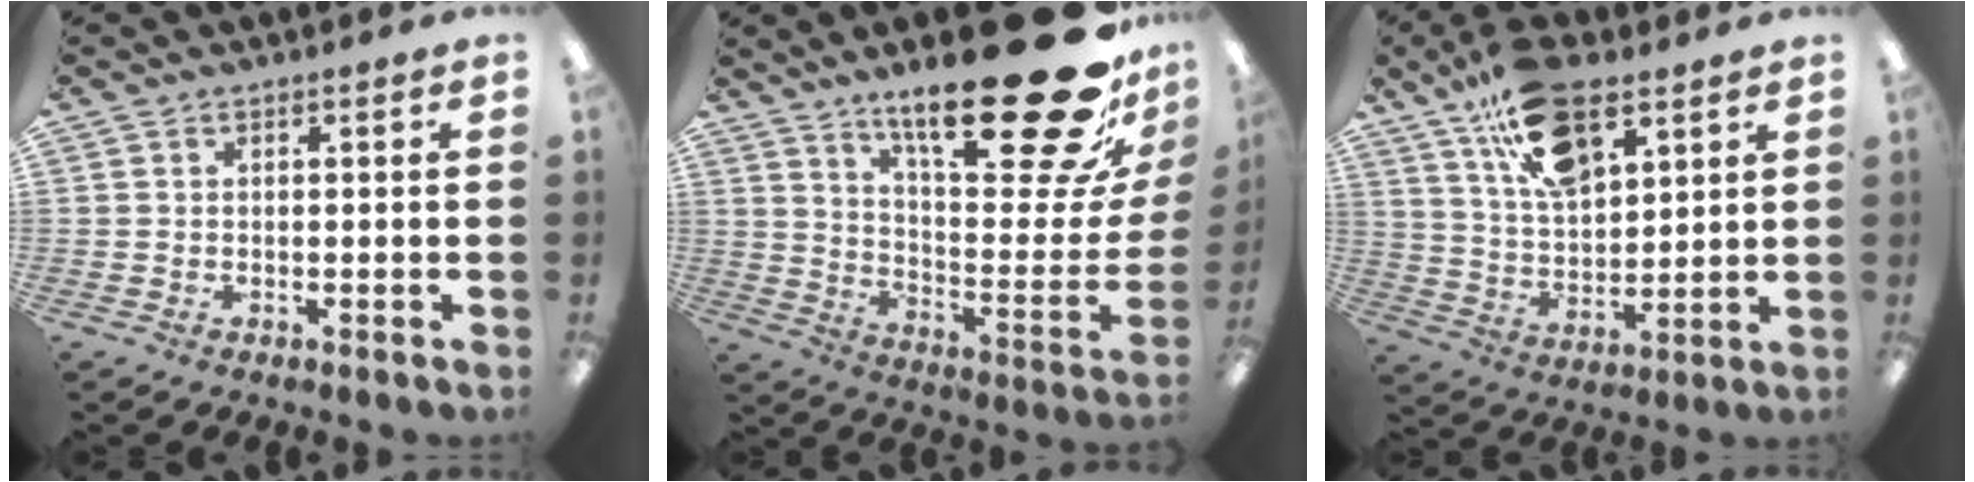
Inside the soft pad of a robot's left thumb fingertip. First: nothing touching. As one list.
[{"total": 31.6, "force": [20.1, 8.1, 22.9], "torque": [-0.324, -0.144, 0.330]}, {"total": 16.4, "force": [10.5, 8.0, 9.8], "torque": [-0.170, -0.040, 0.188]}]